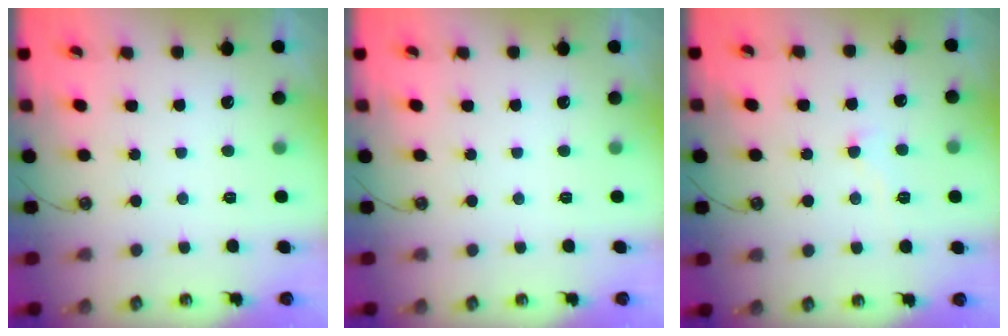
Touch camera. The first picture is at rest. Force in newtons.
{"total": 0.0}
{"total": 1.9, "press": 1.8, "slide": 0.5}